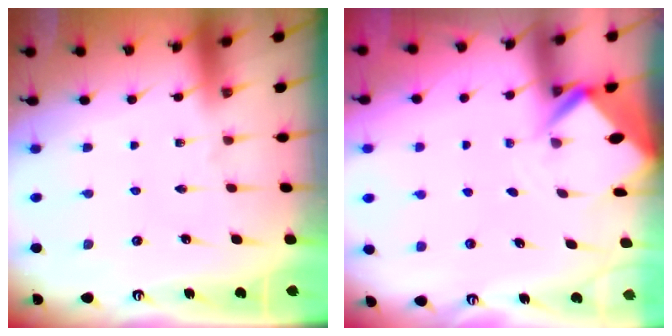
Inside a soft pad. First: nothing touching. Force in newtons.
{"total": 3.6, "press": 3.6, "slide": 0.2}